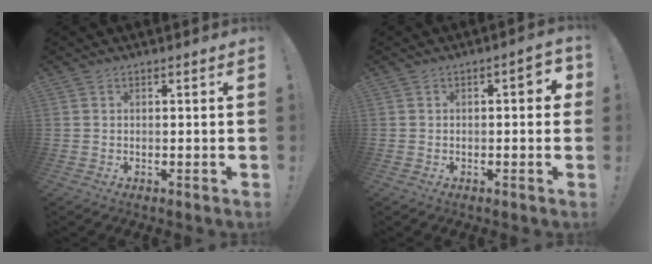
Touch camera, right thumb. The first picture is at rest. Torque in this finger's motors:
{"motor_torque": [1.17, 0.78, 0.22, -0.28, 0.00]}